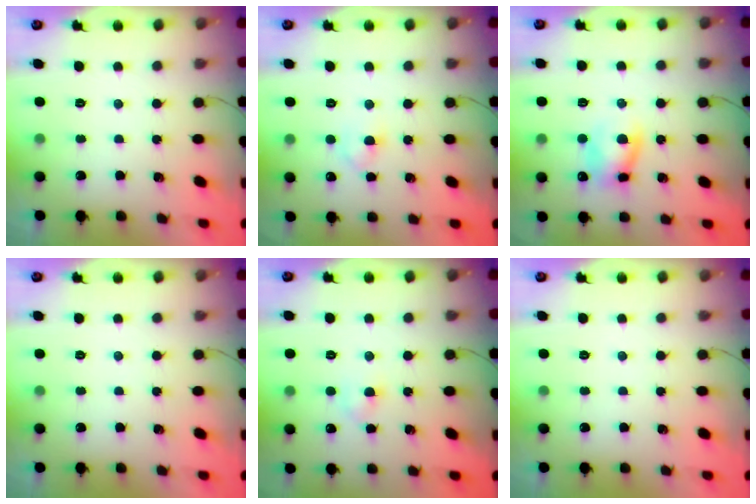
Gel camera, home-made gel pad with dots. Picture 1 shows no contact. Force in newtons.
{"total": 3.3, "press": 3.0, "slide": 1.3}
{"total": 8.1, "press": 8.0, "slide": 1.3}
{"total": 0.0}
{"total": 2.9, "press": 2.8, "slide": 1.0}
{"total": 0.0}